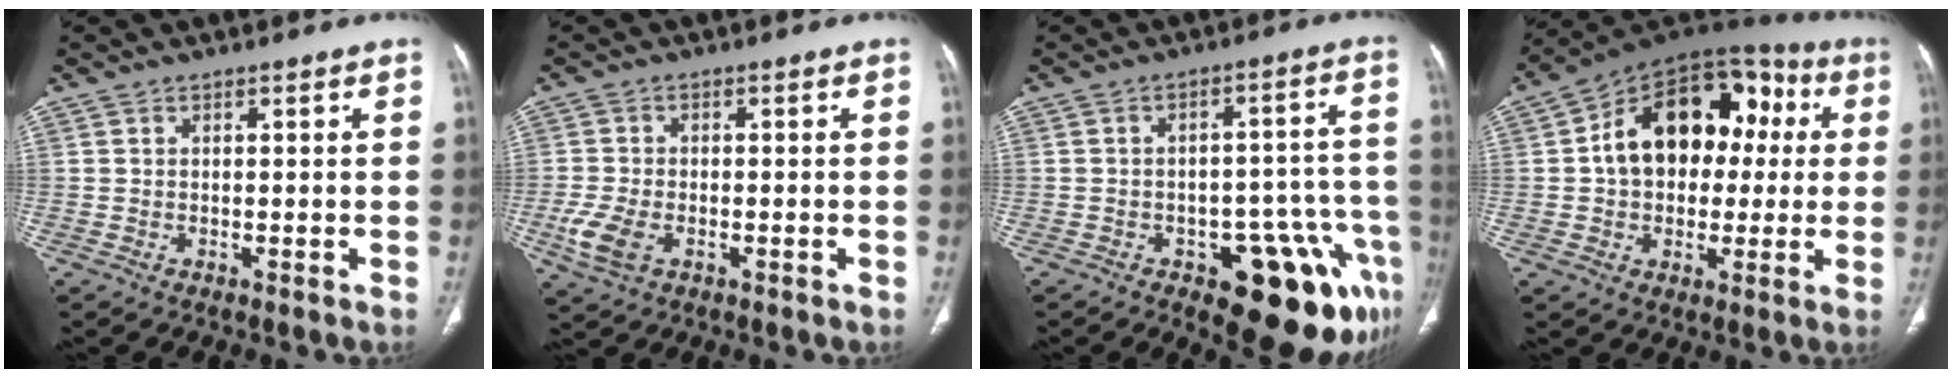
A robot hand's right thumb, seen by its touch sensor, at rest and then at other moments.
{"total": 6.1, "force": [-1.9, 3.7, 4.4], "torque": [-0.107, 0.001, -0.034]}
{"total": 17.6, "force": [-8.6, 7.7, 13.3], "torque": [-0.099, 0.054, -0.099]}
{"total": 20.8, "force": [2.5, 14.3, 15.0], "torque": [-0.190, 0.042, 0.032]}